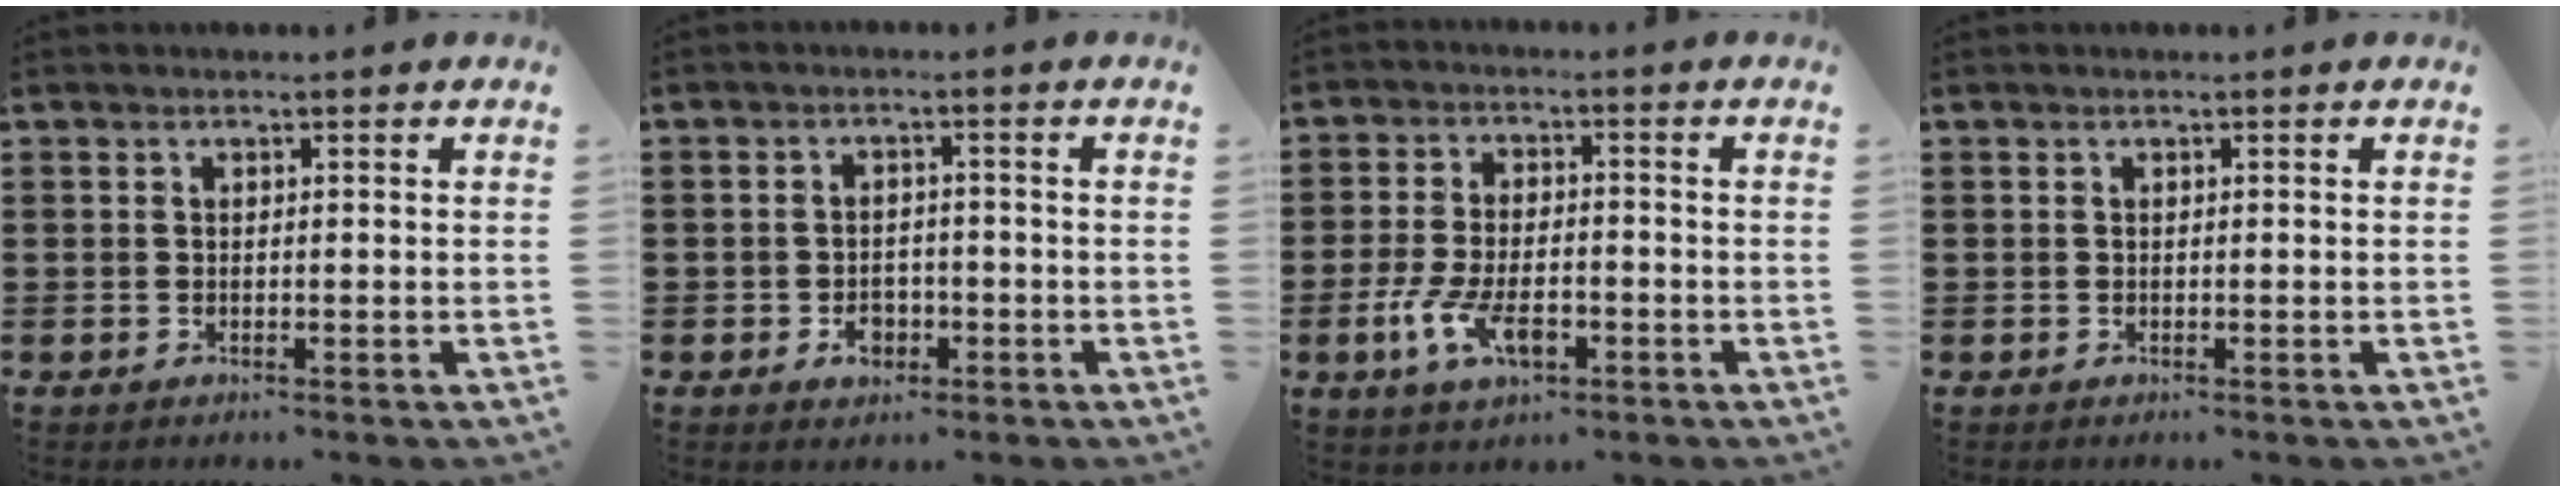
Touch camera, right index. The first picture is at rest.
{"total": 3.0, "force": [-1.3, 2.1, 1.8], "torque": [-0.024, 0.000, -0.027]}
{"total": 7.3, "force": [-3.0, 3.5, 5.7], "torque": [-0.126, -0.002, -0.058]}
{"total": 0.0}